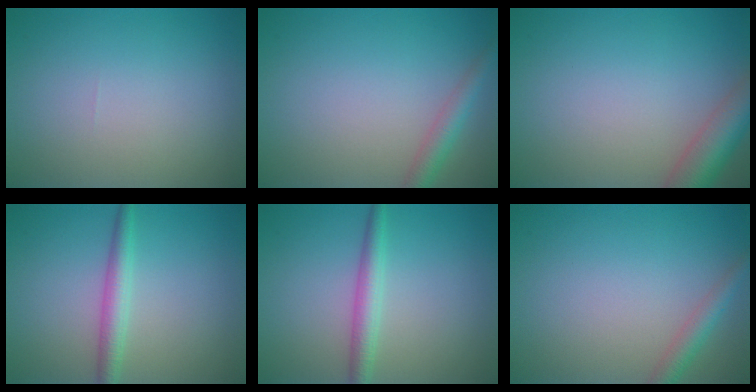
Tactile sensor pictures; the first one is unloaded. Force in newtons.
{"total": 2.4, "press": 2.4, "slide": 0.2}
{"total": 4.9, "press": 4.9, "slide": 0.3}
{"total": 2.5, "press": 2.5, "slide": 0.1}
{"total": 2.5, "press": 2.5, "slide": 0.1}
{"total": 2.1, "press": 2.1, "slide": 0.1}